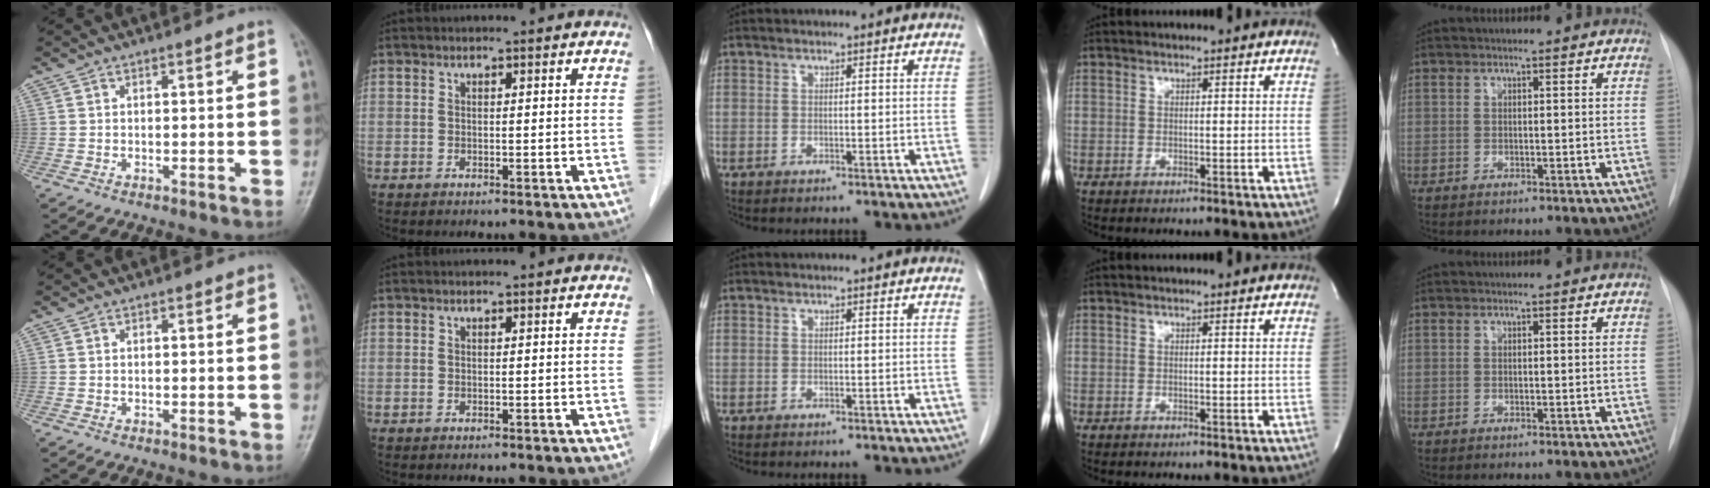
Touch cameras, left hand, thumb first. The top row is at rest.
{}